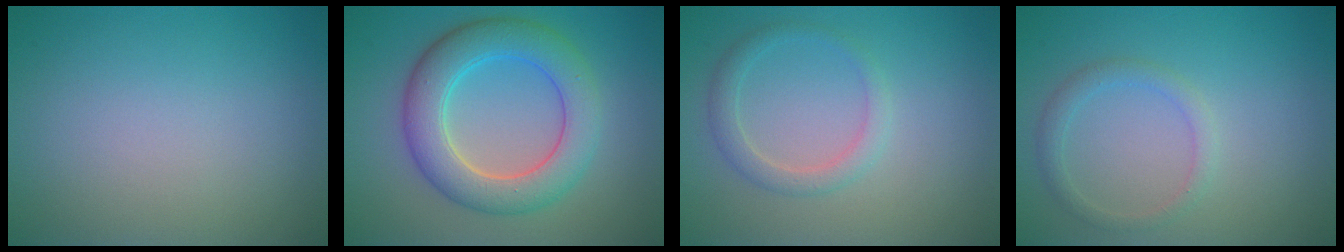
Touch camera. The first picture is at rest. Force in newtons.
{"total": 6.7, "press": 6.7, "slide": 0.4}
{"total": 2.0, "press": 2.0, "slide": 0.0}
{"total": 1.7, "press": 1.7, "slide": 0.2}